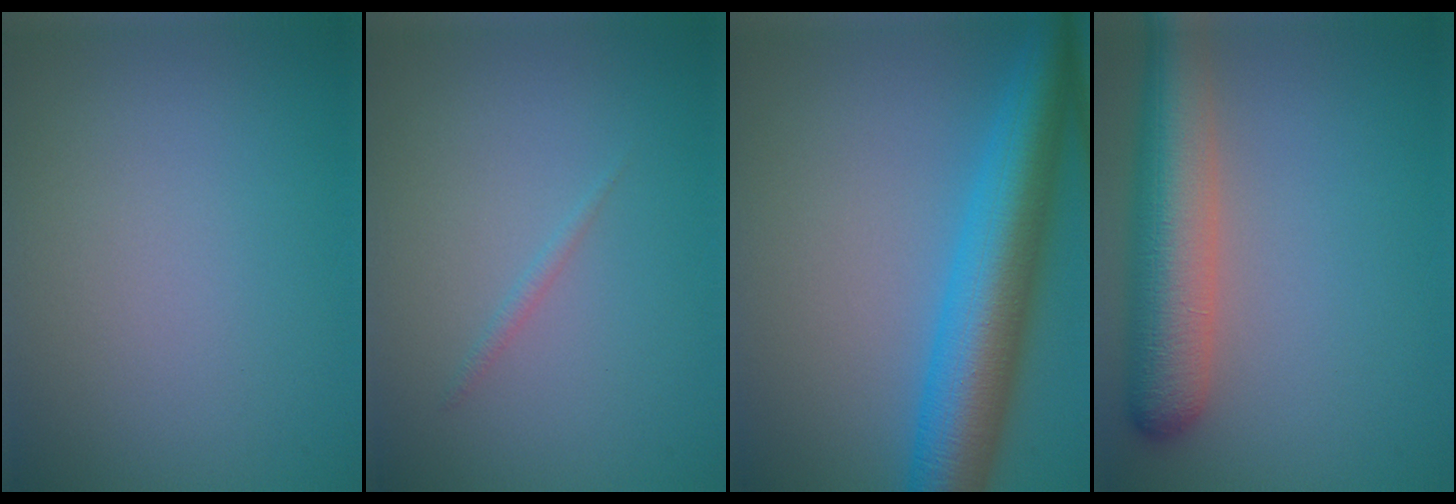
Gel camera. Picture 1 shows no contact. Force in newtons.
{"total": 0.6, "press": 0.6, "slide": 0.0}
{"total": 9.2, "press": 9.2, "slide": 0.3}
{"total": 7.4, "press": 7.4, "slide": 0.5}